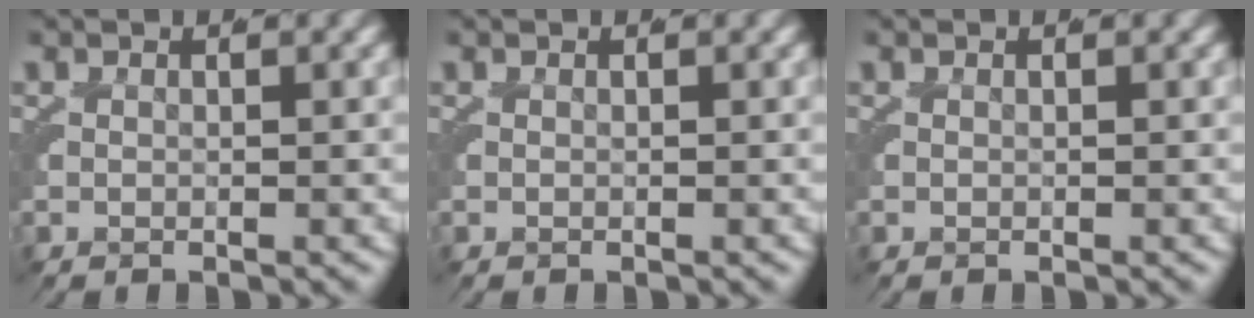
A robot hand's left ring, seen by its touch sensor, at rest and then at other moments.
{"total": 0.0}
{"total": 0.0}